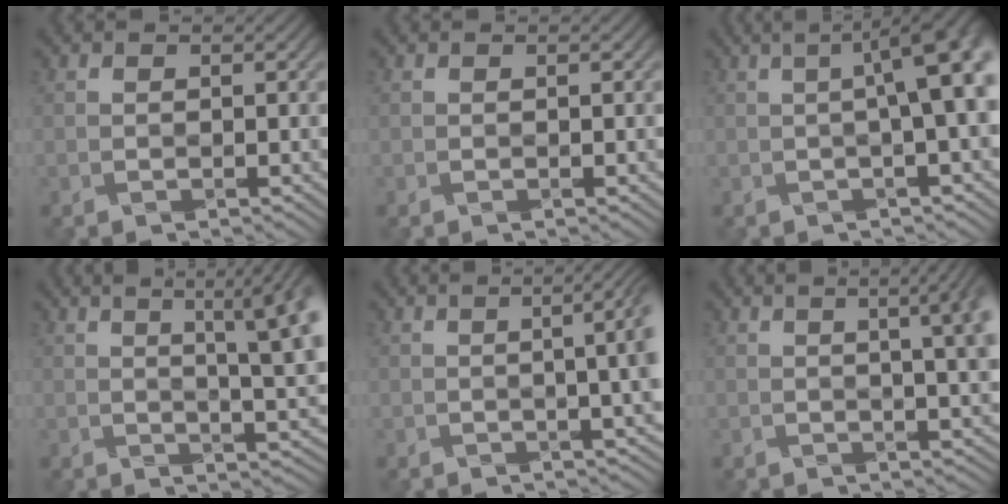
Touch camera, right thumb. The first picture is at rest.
{"total": 0.0}
{"total": 9.4, "force": [0.5, 2.2, 9.1], "torque": [-0.093, 0.026, 0.003]}
{"total": 12.2, "force": [3.6, 3.4, 11.1], "torque": [-0.128, 0.036, 0.050]}
{"total": 7.9, "force": [0.4, 2.4, 7.5], "torque": [-0.068, 0.022, 0.000]}
{"total": 9.7, "force": [2.3, 3.1, 8.9], "torque": [-0.077, 0.038, 0.013]}